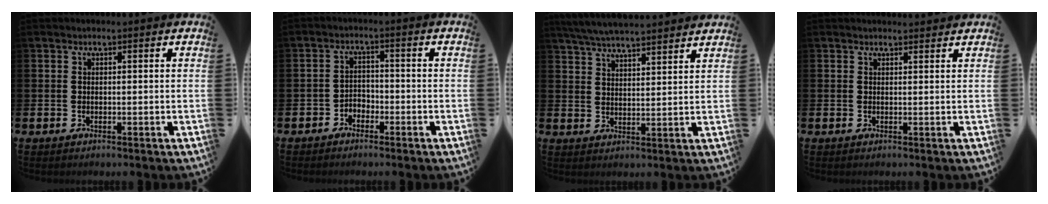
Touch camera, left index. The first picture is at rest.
{"total": 2.3, "force": [-2.0, 1.2, 0.1], "torque": [-0.015, 0.007, -0.043]}
{"total": 5.7, "force": [5.6, 0.1, 1.2], "torque": [-0.048, -0.025, 0.102]}
{"total": 1.0, "force": [1.0, 0.2, 0.1], "torque": [0.007, -0.002, 0.016]}